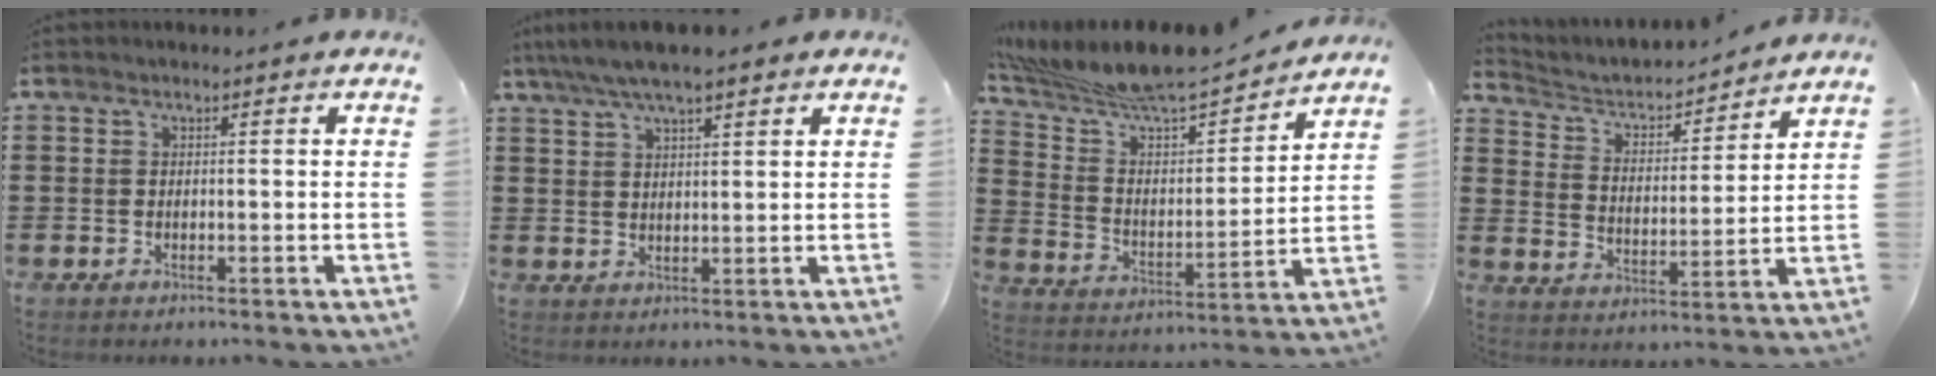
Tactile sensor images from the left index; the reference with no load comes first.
{"total": 4.9, "force": [3.8, 0.9, 3.1], "torque": [-0.067, -0.003, 0.067]}
{"total": 8.3, "force": [7.9, 0.5, 2.4], "torque": [-0.084, -0.069, 0.130]}
{"total": 3.5, "force": [3.2, 1.2, 0.8], "torque": [-0.038, -0.027, 0.046]}